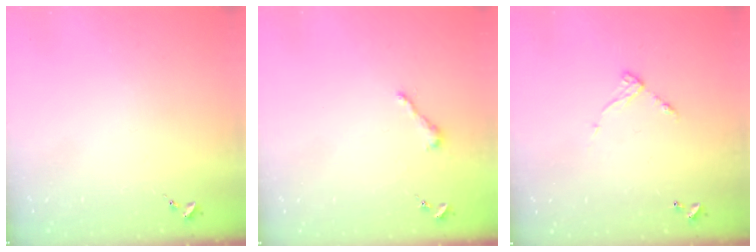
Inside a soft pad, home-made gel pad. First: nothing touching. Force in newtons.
{"total": 3.9, "press": 3.9, "slide": 0.3}
{"total": 7.1, "press": 7.1, "slide": 0.5}